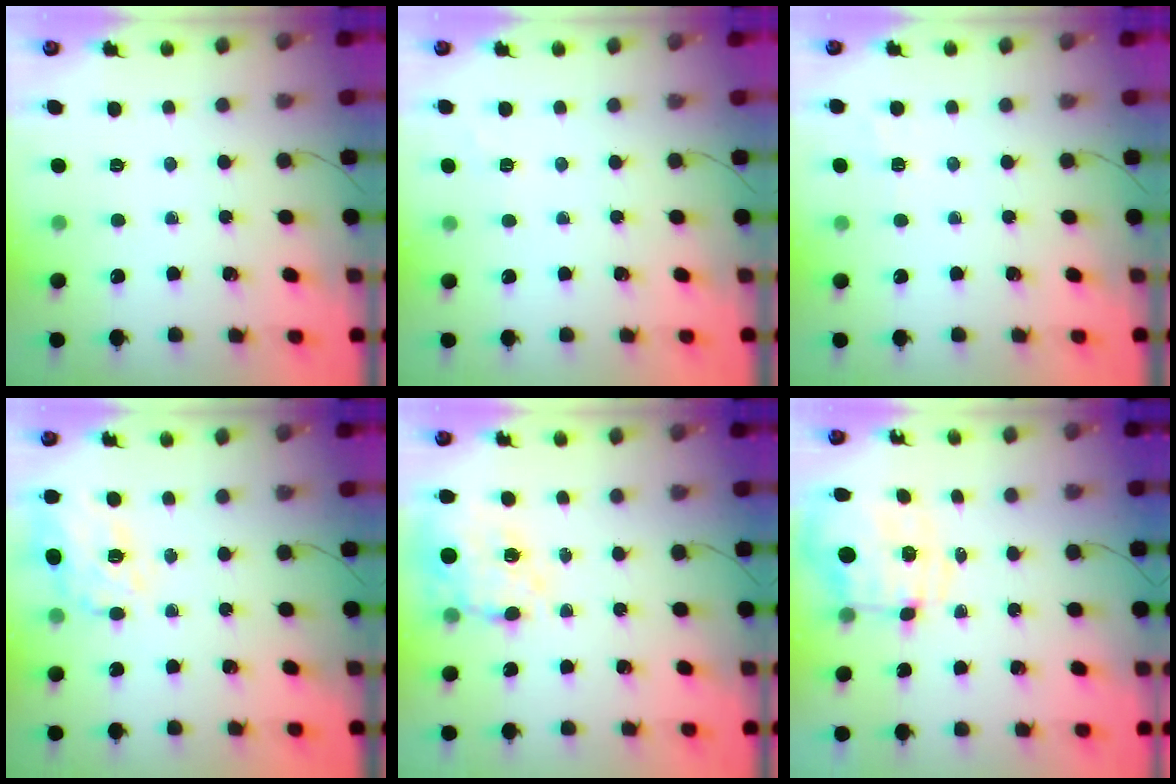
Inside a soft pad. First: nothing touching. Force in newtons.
{"total": 3.1, "press": 2.8, "slide": 1.3}
{"total": 1.4, "press": 0.2, "slide": 1.4}
{"total": 11.0, "press": 10.7, "slide": 2.8}
{"total": 12.5, "press": 12.0, "slide": 3.4}
{"total": 3.6, "press": 3.3, "slide": 1.5}